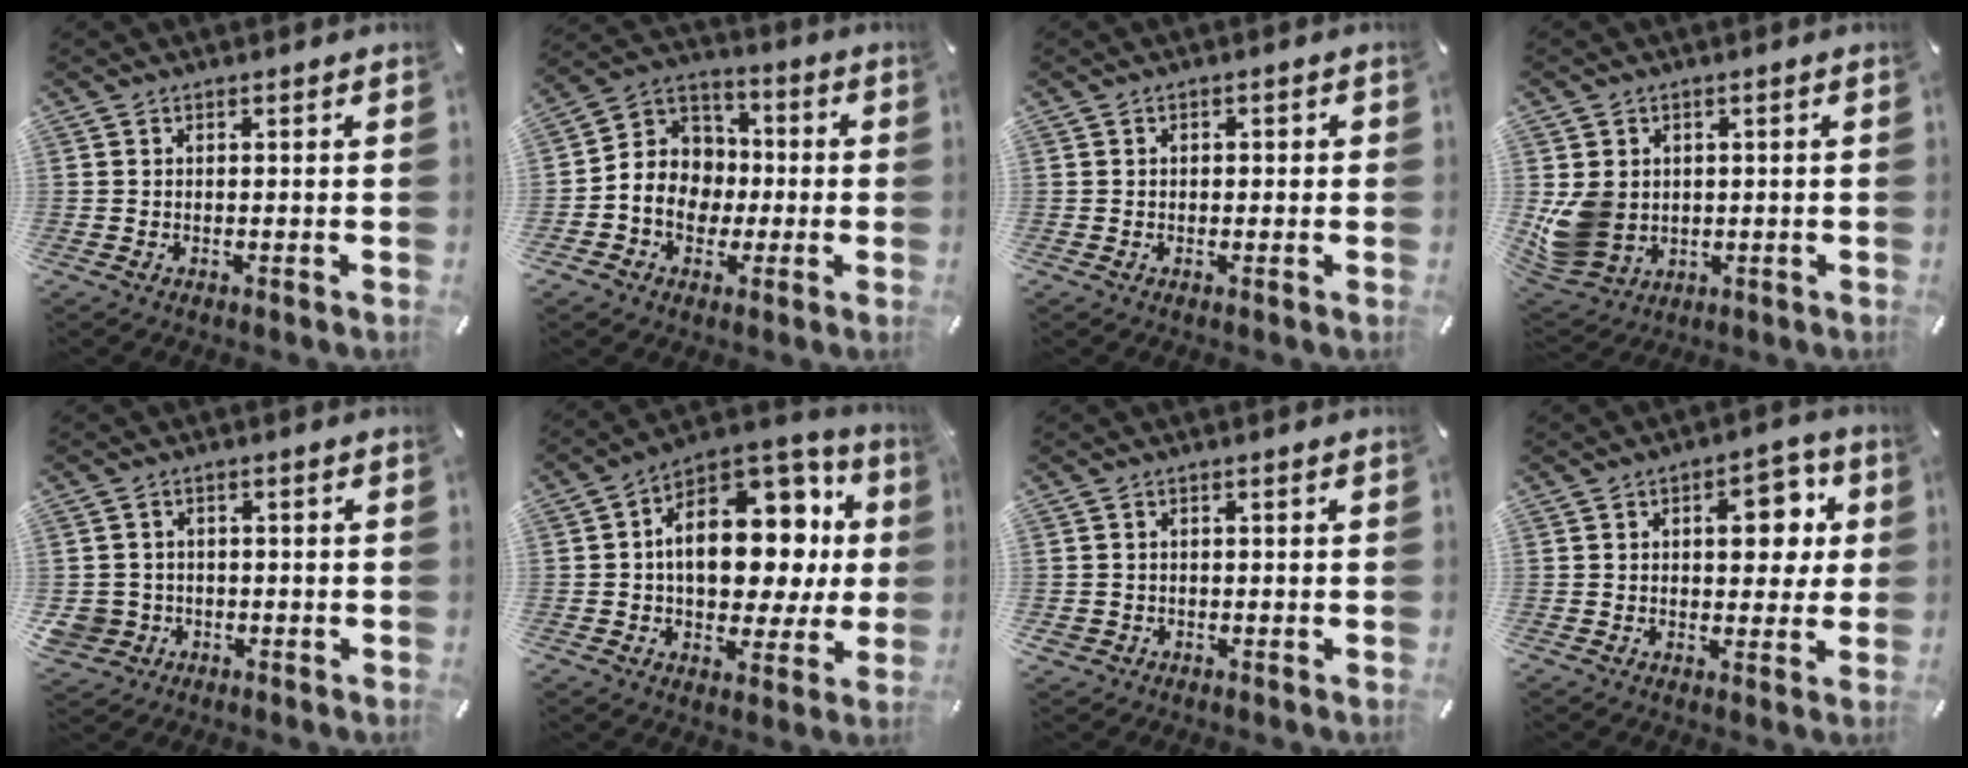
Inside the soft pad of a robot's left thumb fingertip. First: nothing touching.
{"total": 10.2, "force": [-2.7, 9.4, 3.1], "torque": [-0.068, 0.016, -0.049]}
{"total": 1.0, "force": [-0.2, 0.8, 0.6], "torque": [-0.011, 0.004, -0.006]}
{"total": 9.4, "force": [0.1, 8.5, 4.1], "torque": [-0.107, 0.001, 0.004]}
{"total": 4.5, "force": [-1.3, 4.3, 0.6], "torque": [-0.019, 0.003, -0.026]}
{"total": 18.6, "force": [2.3, 12.5, 13.6], "torque": [-0.189, -0.020, 0.044]}
{"total": 1.5, "force": [-0.5, 1.3, 0.3], "torque": [-0.006, 0.003, -0.013]}
{"total": 10.6, "force": [2.4, 6.4, 8.1], "torque": [-0.081, -0.011, 0.029]}